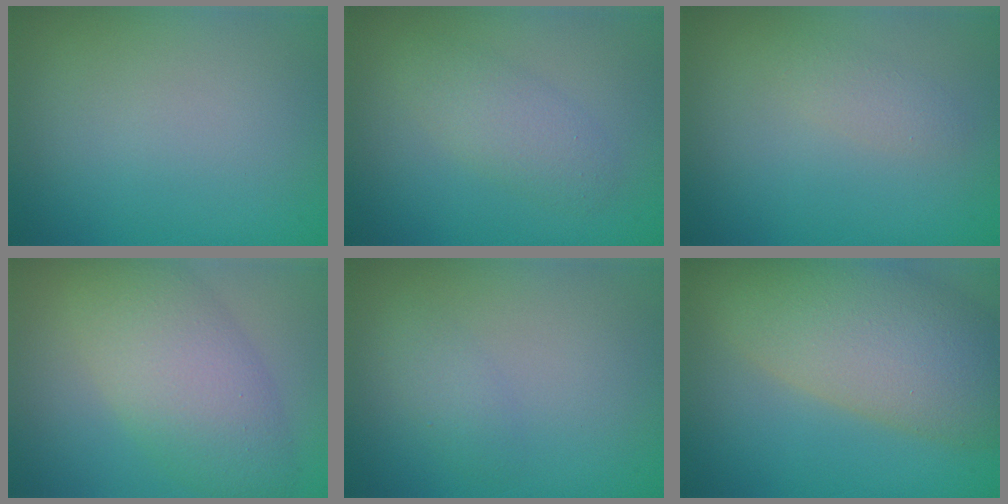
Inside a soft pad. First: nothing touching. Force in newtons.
{"total": 2.5, "press": 2.5, "slide": 0.1}
{"total": 1.4, "press": 1.4, "slide": 0.1}
{"total": 7.1, "press": 7.1, "slide": 0.4}
{"total": 1.3, "press": 1.3, "slide": 0.0}
{"total": 9.9, "press": 9.8, "slide": 1.0}